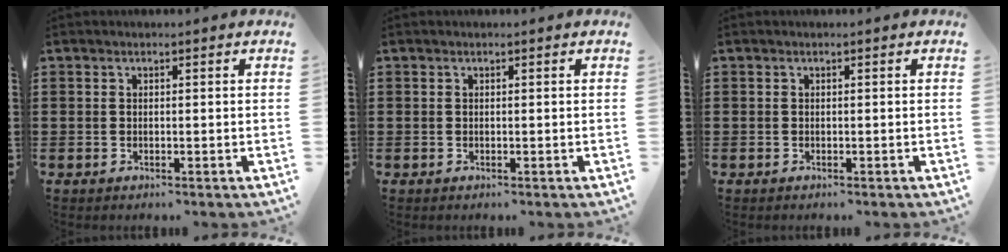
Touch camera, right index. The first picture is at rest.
{"total": 0.0}
{"total": 0.0}